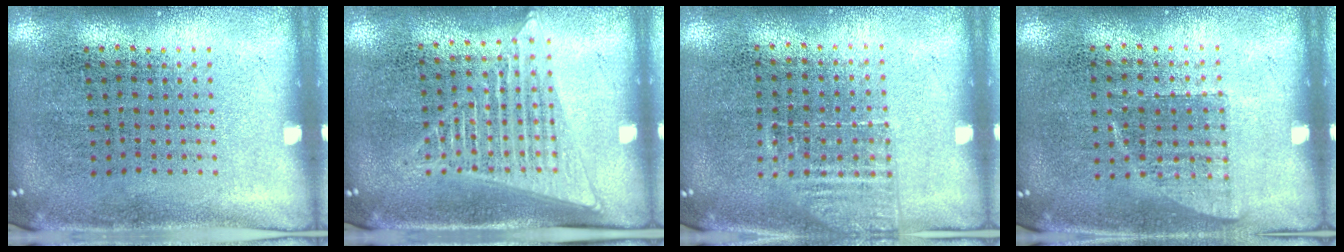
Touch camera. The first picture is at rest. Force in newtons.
{"total": 1.6, "press": 1.5, "slide": 0.6}
{"total": 1.3, "press": 1.1, "slide": 0.6}
{"total": 0.6, "press": 0.6, "slide": 0.1}